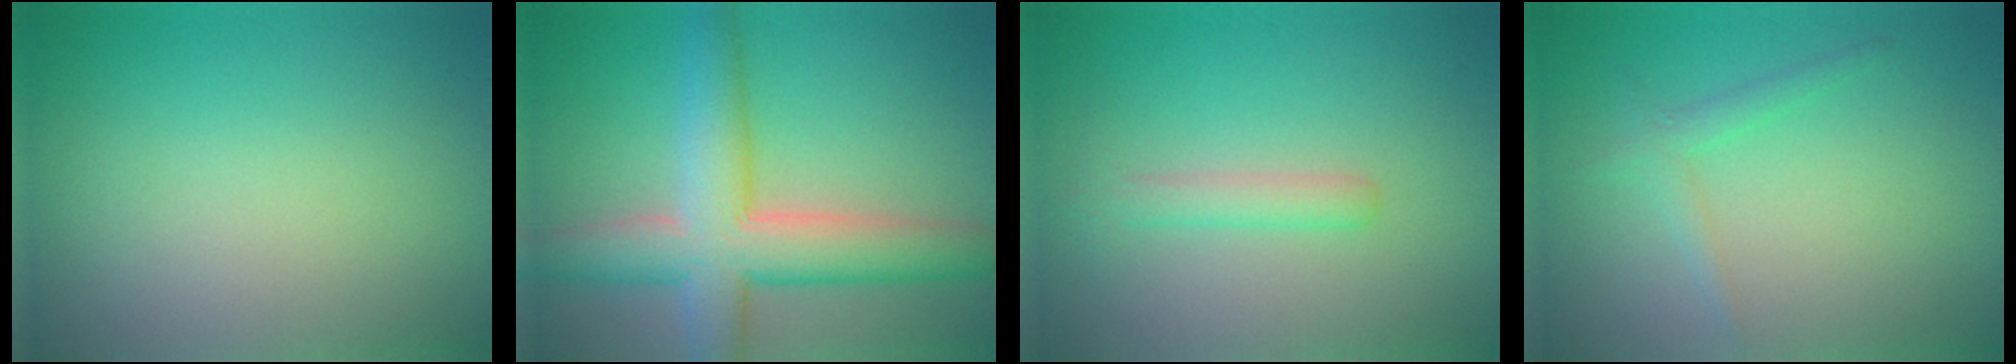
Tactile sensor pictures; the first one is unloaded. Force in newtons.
{"total": 8.0, "press": 8.0, "slide": 0.3}
{"total": 1.8, "press": 1.8, "slide": 0.1}
{"total": 1.5, "press": 1.5, "slide": 0.0}